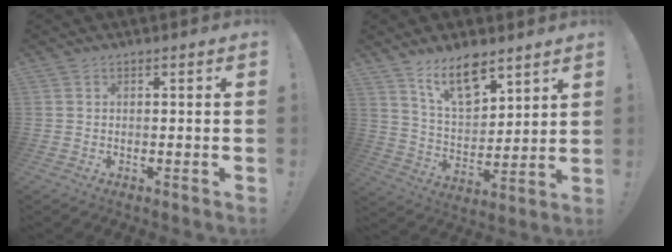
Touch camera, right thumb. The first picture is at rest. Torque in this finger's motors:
{"motor_torque": [0.38, 0.42, 0.83, 0.94, 0.24]}